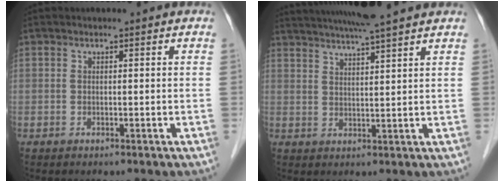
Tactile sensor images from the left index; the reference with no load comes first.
{"total": 11.3, "force": [9.9, -0.6, 5.4], "torque": [-0.096, 0.024, 0.140]}